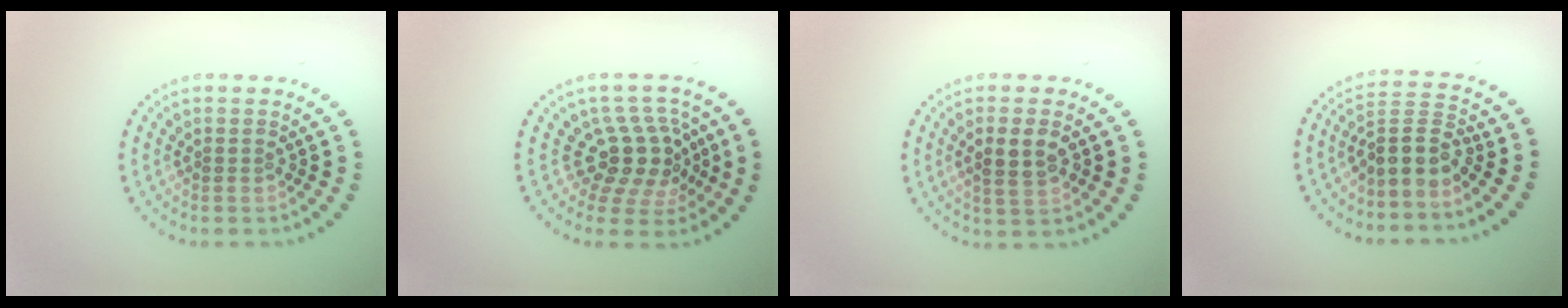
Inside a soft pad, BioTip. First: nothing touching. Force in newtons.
{"total": 4.2, "press": 3.5, "slide": 2.4}
{"total": 2.8, "press": 2.8, "slide": 0.4}
{"total": 3.2, "press": 2.5, "slide": 2.1}